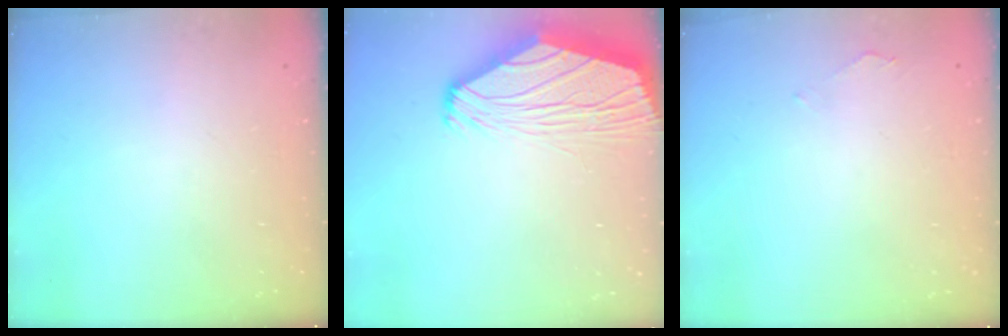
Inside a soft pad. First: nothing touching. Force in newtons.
{"total": 6.9, "press": 6.8, "slide": 1.4}
{"total": 1.0, "press": 1.0, "slide": 0.2}